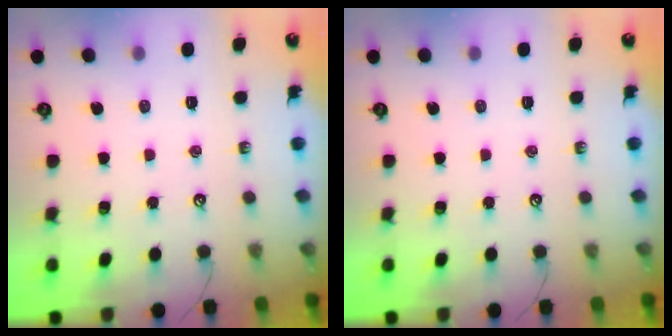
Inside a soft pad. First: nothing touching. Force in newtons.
{"total": 0.0}